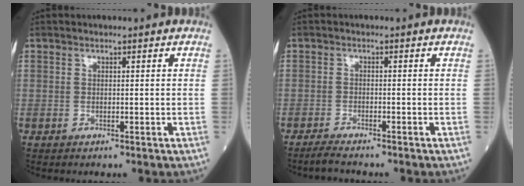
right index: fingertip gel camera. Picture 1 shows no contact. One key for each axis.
{"total": 2.6, "fx": -2.5, "fy": -0.2, "fz": 1.0, "tx": -0.027, "ty": -0.009, "tz": -0.045}